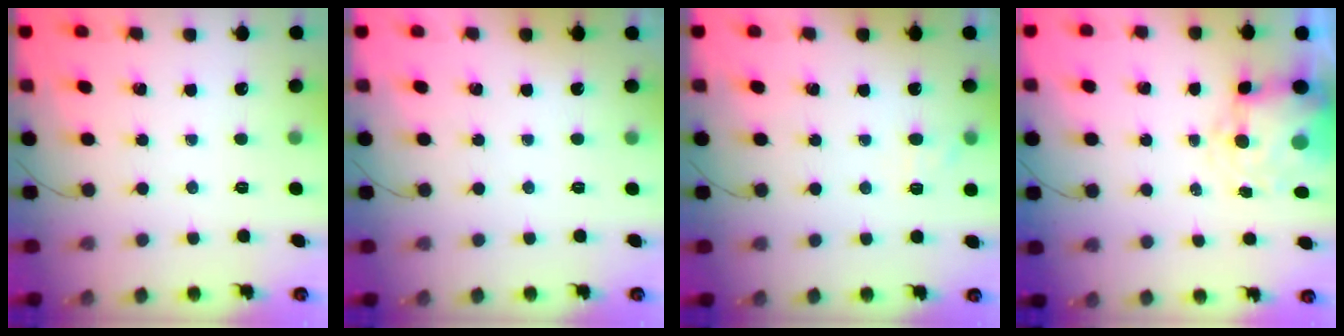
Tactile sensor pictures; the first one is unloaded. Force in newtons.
{"total": 1.8, "press": 1.8, "slide": 0.3}
{"total": 6.3, "press": 6.1, "slide": 1.5}
{"total": 8.4, "press": 8.2, "slide": 1.5}